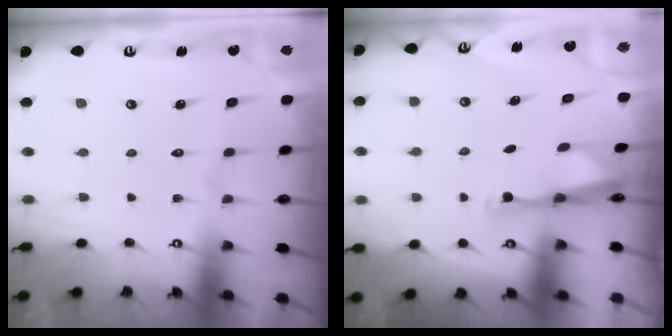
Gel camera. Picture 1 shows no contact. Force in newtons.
{"total": 2.9, "press": 2.9, "slide": 0.6}